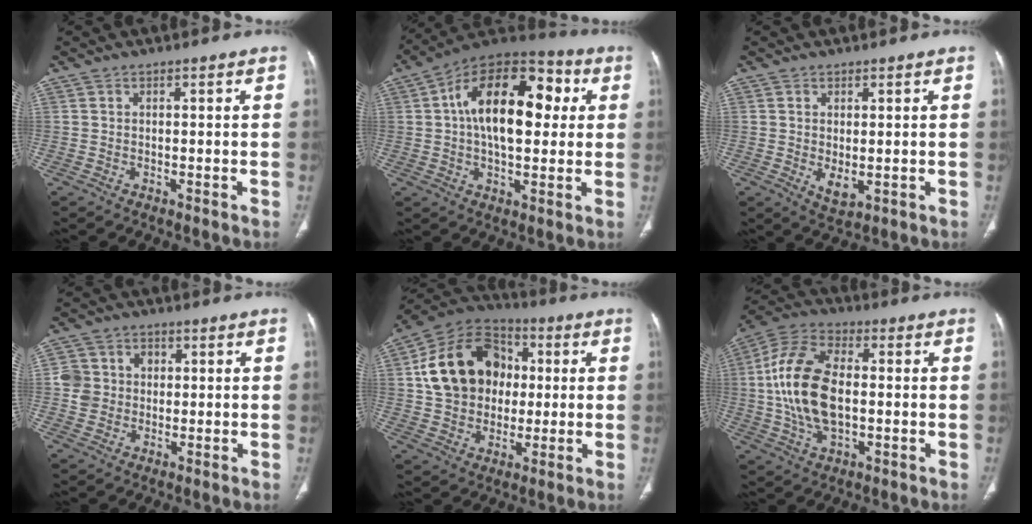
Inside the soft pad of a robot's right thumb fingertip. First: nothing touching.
{"total": 20.3, "force": [3.4, 11.2, 16.6], "torque": [-0.238, 0.028, 0.042]}
{"total": 3.4, "force": [-0.2, 1.8, 2.9], "torque": [-0.044, -0.011, 0.008]}
{"total": 6.6, "force": [0.5, 6.3, 2.0], "torque": [-0.012, 0.012, 0.006]}
{"total": 18.9, "force": [2.2, 15.0, 11.2], "torque": [-0.168, 0.023, 0.036]}
{"total": 16.9, "force": [0.0, 9.3, 14.1], "torque": [-0.284, 0.018, -0.001]}